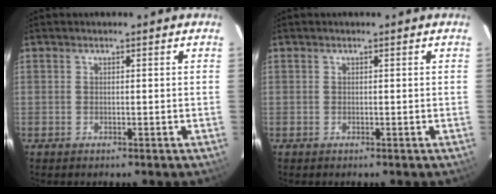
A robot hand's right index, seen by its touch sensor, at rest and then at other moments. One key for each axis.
{"total": 0.0}